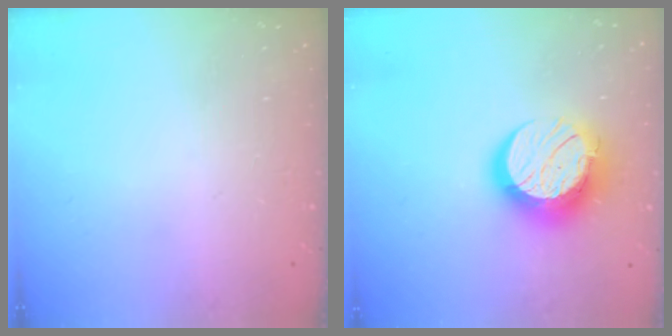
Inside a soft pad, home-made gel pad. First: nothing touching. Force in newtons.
{"total": 15.0, "press": 14.9, "slide": 1.2}